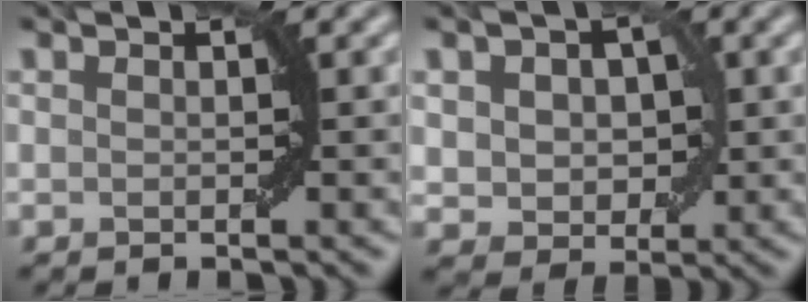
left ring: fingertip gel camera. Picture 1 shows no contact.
{"total": 4.9, "force": [0.8, 3.7, 3.2], "torque": [-0.049, 0.011, 0.002]}